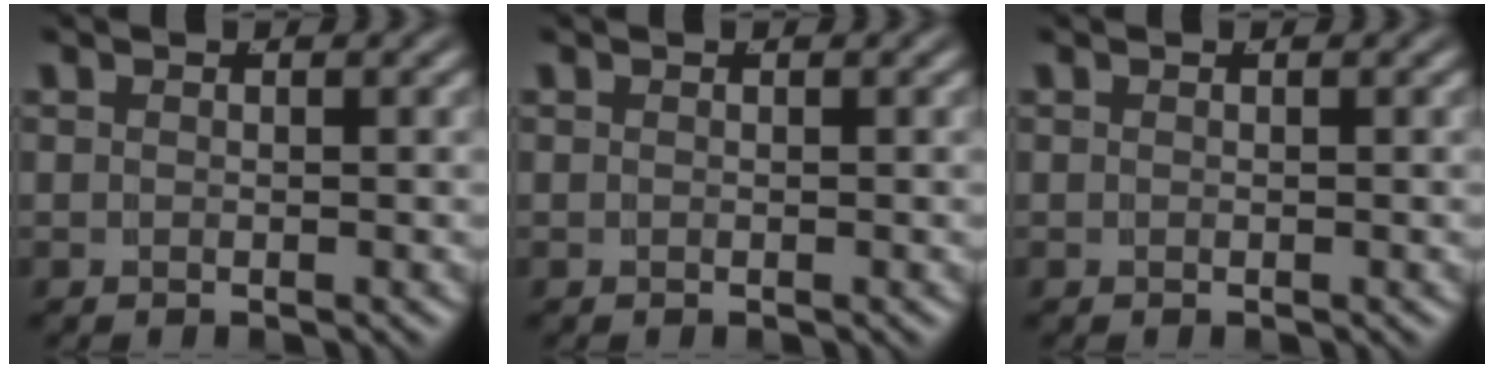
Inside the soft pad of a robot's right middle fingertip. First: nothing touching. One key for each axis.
{"total": 0.0}
{"total": 0.0}